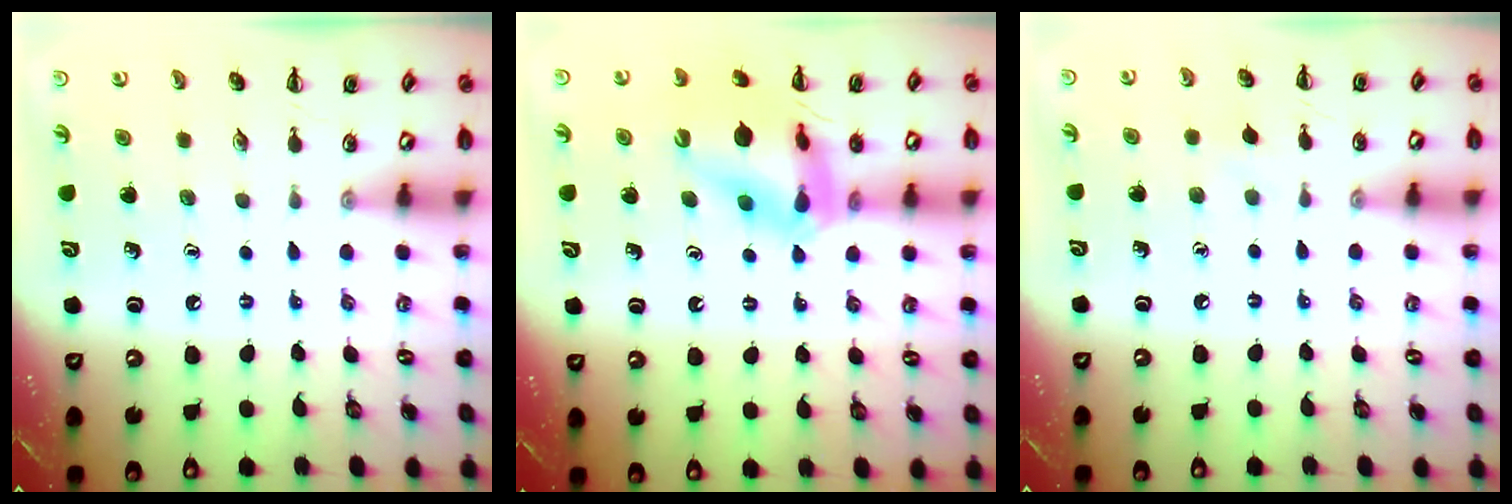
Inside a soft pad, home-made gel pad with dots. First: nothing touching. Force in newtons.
{"total": 14.7, "press": 14.5, "slide": 2.6}
{"total": 3.0, "press": 2.8, "slide": 1.0}